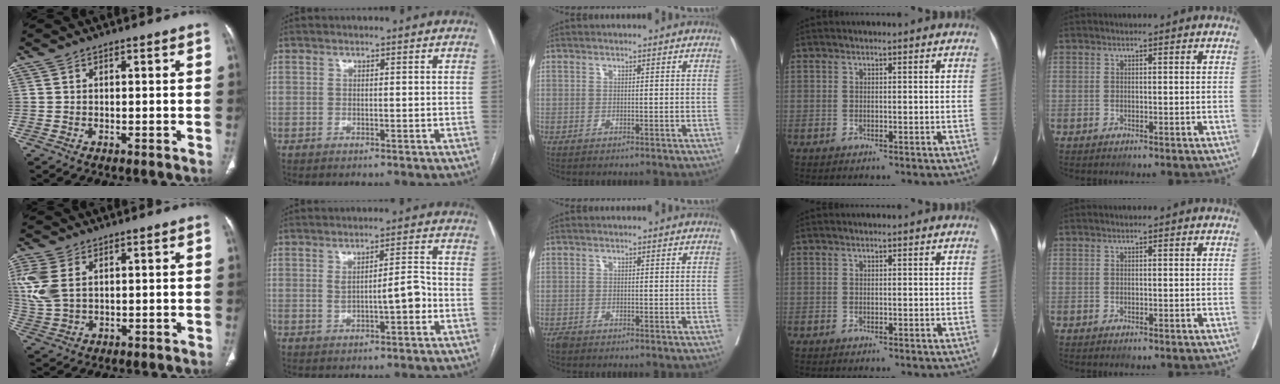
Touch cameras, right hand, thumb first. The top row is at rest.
{"thumb": {"total": 7.6, "force": [2.4, 4.7, 5.5], "torque": [-0.147, 0.003, 0.056]}, "index": {"total": 5.2, "force": [-0.7, 1.1, 5.0], "torque": [-0.081, 0.012, -0.004]}, "middle": {"total": 1.1, "force": [-0.9, 0.5, 0.3], "torque": [-0.010, -0.002, -0.017]}}